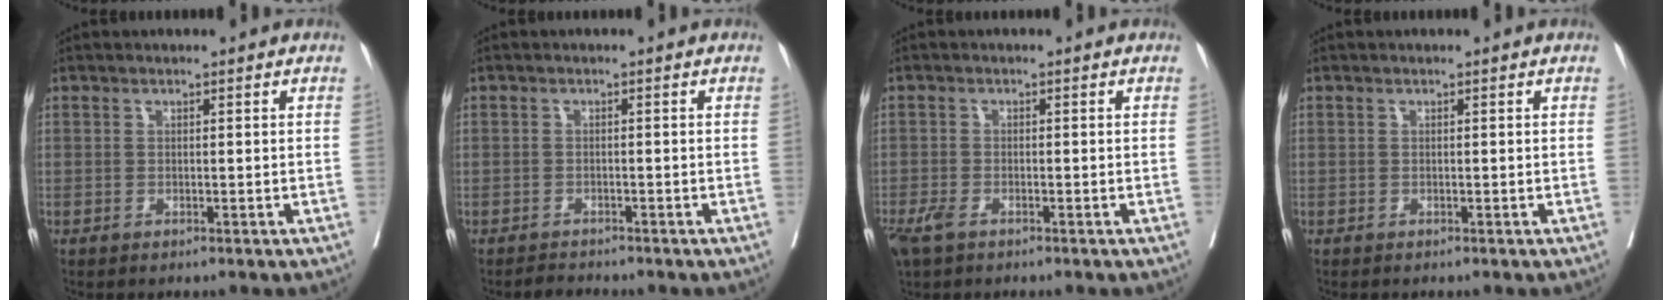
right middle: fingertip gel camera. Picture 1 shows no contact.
{"total": 1.4, "force": [-1.3, 0.2, -0.3], "torque": [-0.004, -0.007, -0.022]}
{"total": 3.5, "force": [-2.3, 1.4, 2.2], "torque": [-0.052, -0.008, -0.040]}
{"total": 0.0}